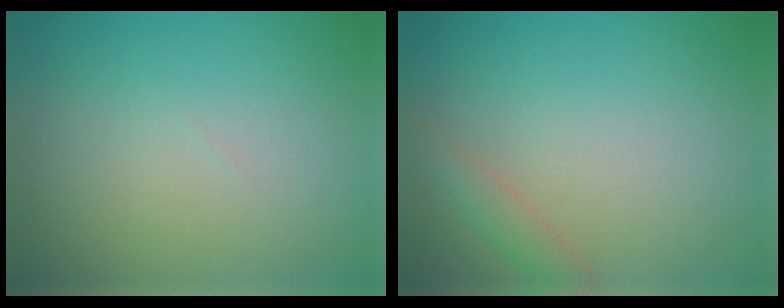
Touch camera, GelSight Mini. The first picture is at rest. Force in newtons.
{"total": 1.5, "press": 1.5, "slide": 0.1}